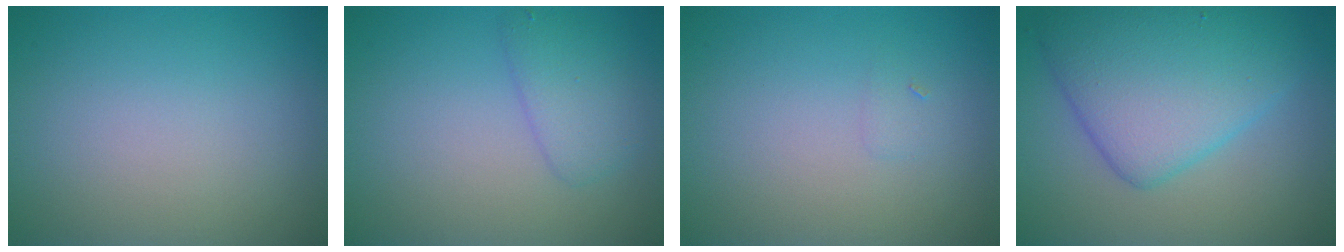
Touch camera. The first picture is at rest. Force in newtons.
{"total": 2.5, "press": 2.5, "slide": 0.2}
{"total": 0.5, "press": 0.5, "slide": 0.1}
{"total": 7.5, "press": 7.5, "slide": 0.4}